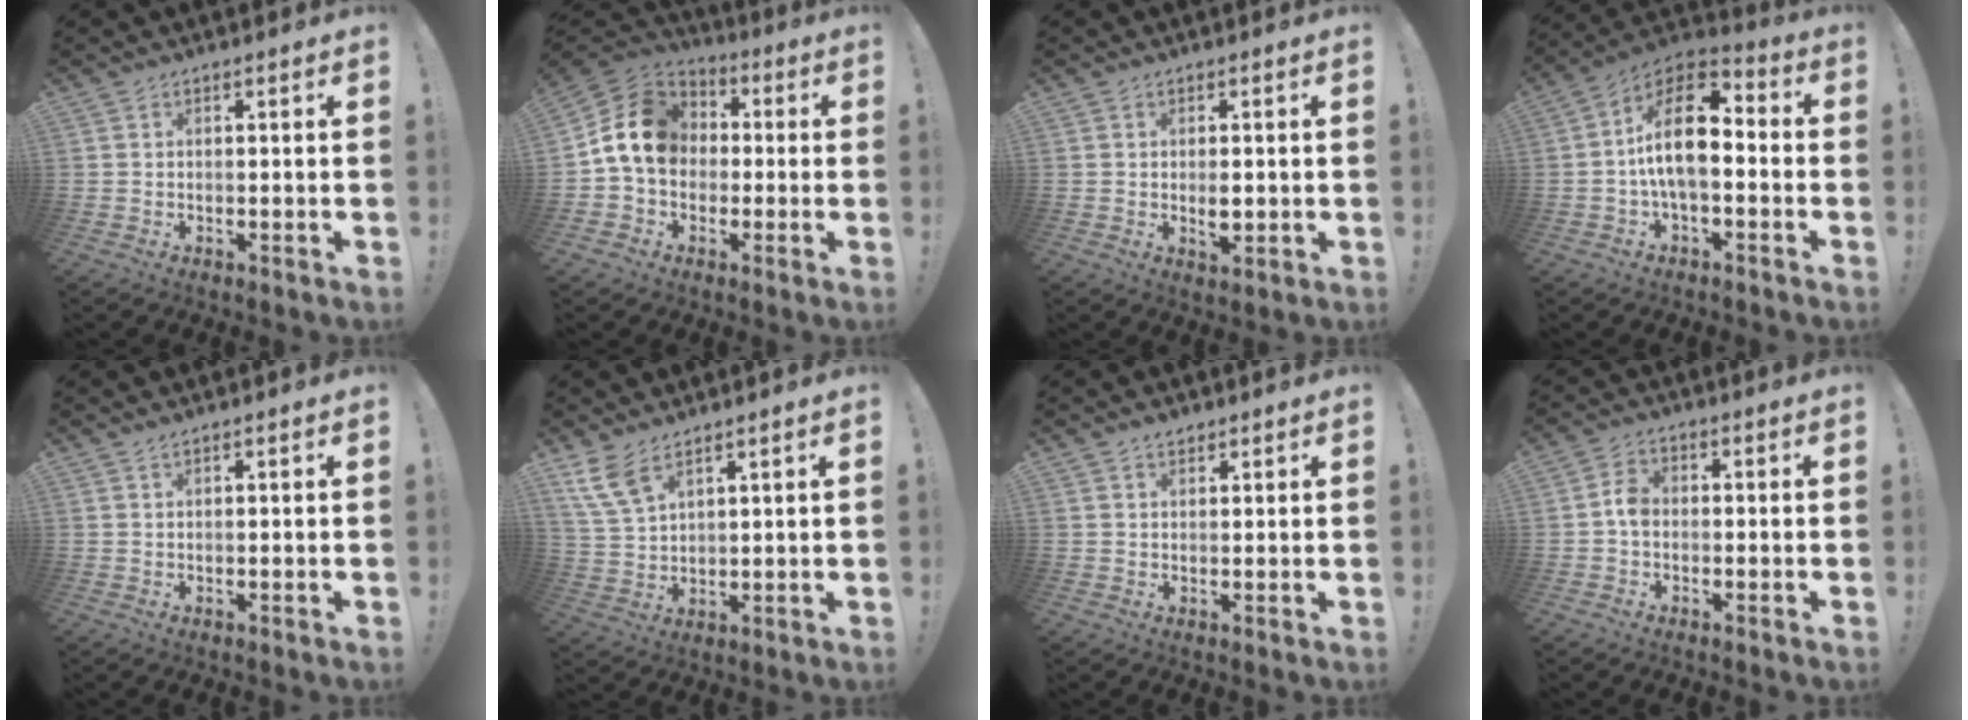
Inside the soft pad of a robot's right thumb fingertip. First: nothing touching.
{"total": 14.4, "force": [1.0, 11.6, 8.5], "torque": [-0.140, 0.018, 0.029]}
{"total": 3.5, "force": [0.0, 1.8, 3.0], "torque": [-0.040, -0.006, -0.005]}
{"total": 15.3, "force": [-0.2, 7.5, 13.3], "torque": [-0.247, 0.017, -0.002]}
{"total": 0.8, "force": [0.6, -0.1, 0.5], "torque": [-0.017, 0.005, 0.012]}
{"total": 8.0, "force": [5.8, 3.1, 4.6], "torque": [-0.094, -0.022, 0.113]}
{"total": 2.0, "force": [1.6, 1.0, 0.6], "torque": [-0.003, -0.009, 0.028]}
{"total": 4.3, "force": [-1.0, 2.7, 3.2], "torque": [-0.049, 0.013, -0.016]}